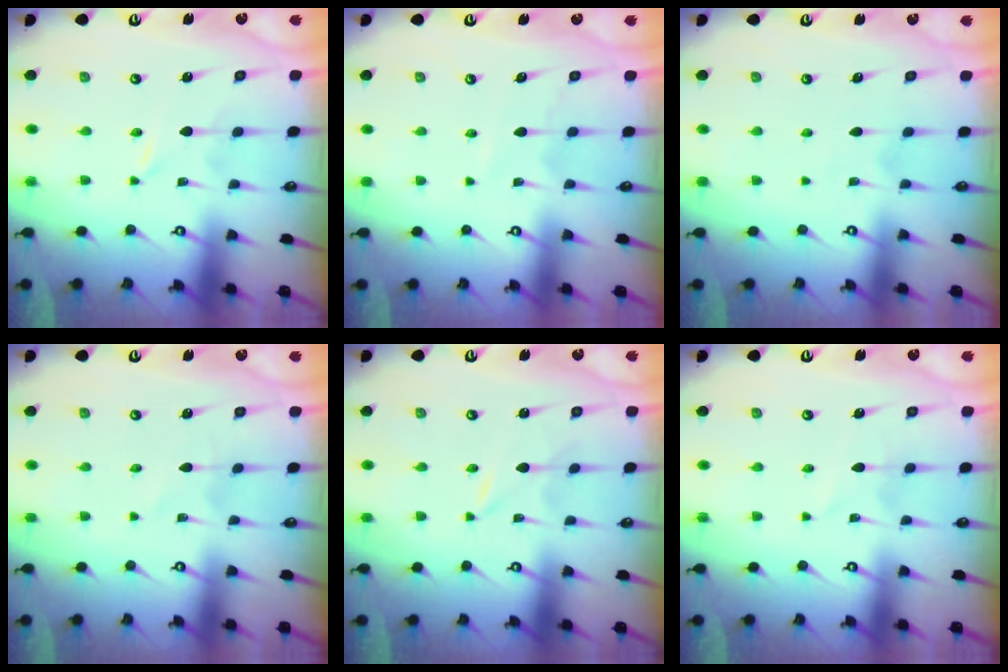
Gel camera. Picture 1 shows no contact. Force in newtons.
{"total": 3.5, "press": 3.4, "slide": 0.4}
{"total": 2.7, "press": 2.7, "slide": 0.4}
{"total": 0.9, "press": 0.9, "slide": 0.0}
{"total": 0.0}
{"total": 1.5, "press": 1.5, "slide": 0.2}